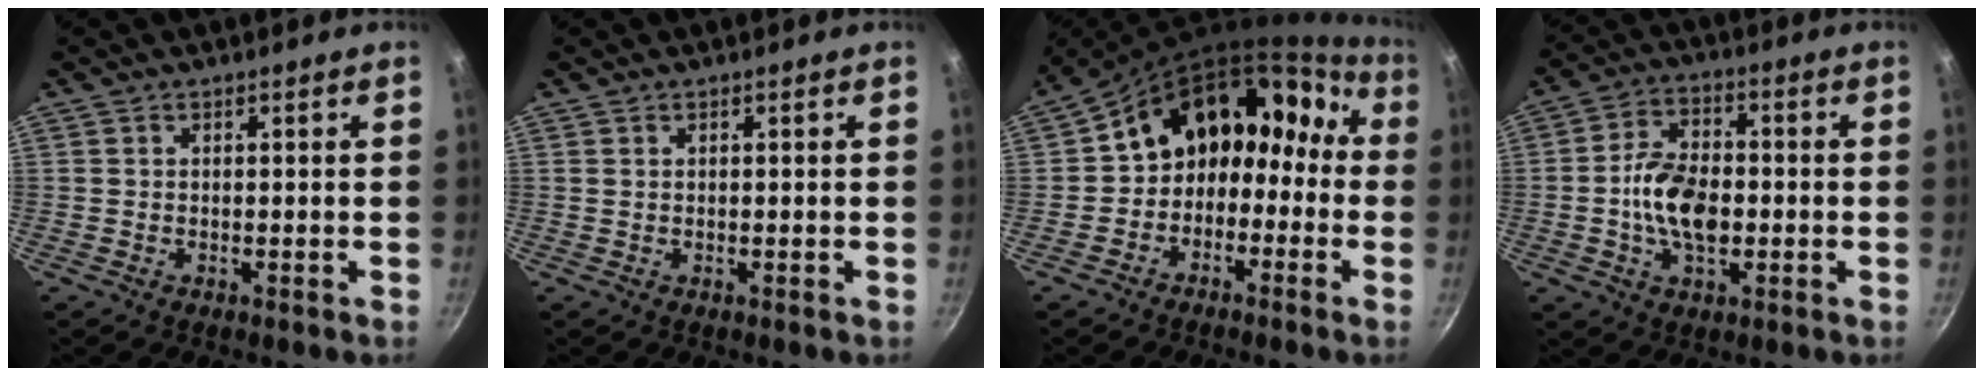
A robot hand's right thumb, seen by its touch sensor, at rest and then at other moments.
{"total": 0.0}
{"total": 16.1, "force": [-2.2, 13.0, 9.2], "torque": [-0.095, 0.099, -0.045]}
{"total": 10.8, "force": [-1.4, 6.4, 8.6], "torque": [-0.147, 0.017, -0.033]}